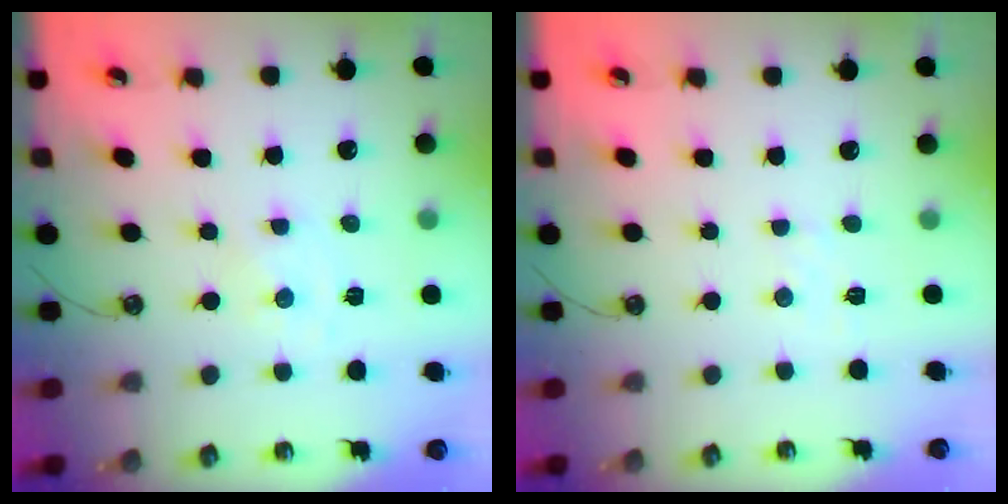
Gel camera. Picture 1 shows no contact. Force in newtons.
{"total": 2.5, "press": 2.5, "slide": 0.4}